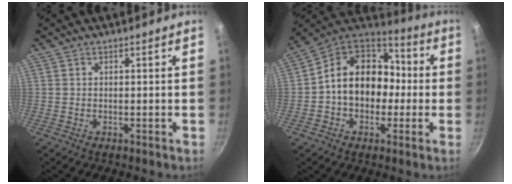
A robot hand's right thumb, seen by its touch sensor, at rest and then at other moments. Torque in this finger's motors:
{"motor_torque": [-0.07, 0.71, 0.28, 0.22, 0.11]}